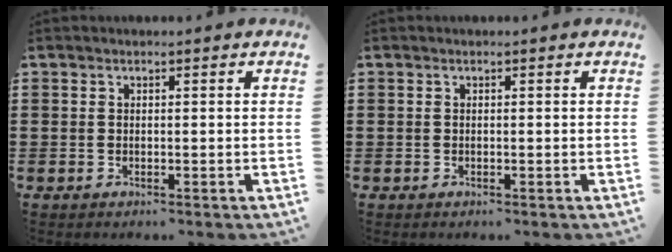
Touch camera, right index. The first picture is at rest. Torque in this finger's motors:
{"motor_torque": [0.05, 0.04, 0.00, 0.00]}